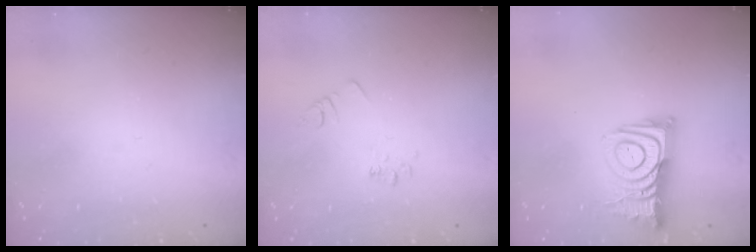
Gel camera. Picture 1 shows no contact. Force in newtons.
{"total": 3.6, "press": 3.6, "slide": 0.6}
{"total": 12.6, "press": 12.5, "slide": 1.0}